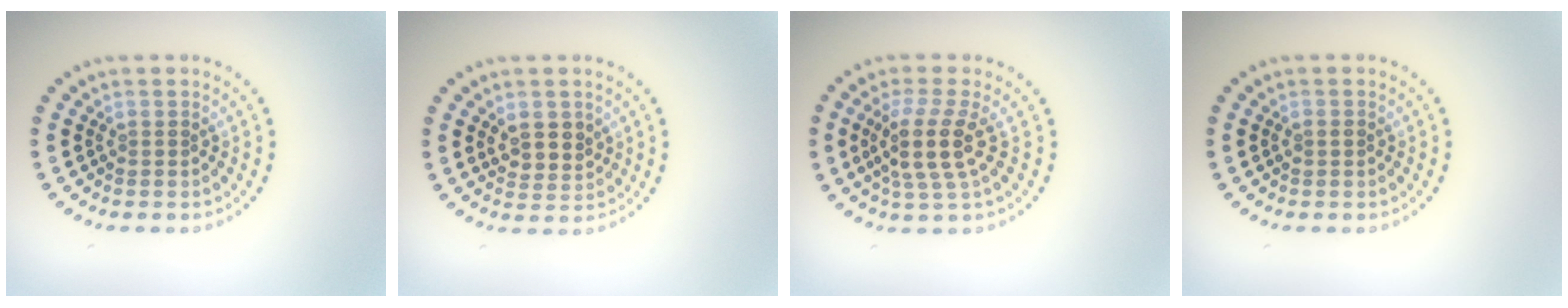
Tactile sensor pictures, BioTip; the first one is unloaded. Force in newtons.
{"total": 2.6, "press": 2.4, "slide": 1.0}
{"total": 4.0, "press": 3.1, "slide": 2.5}
{"total": 0.8, "press": 0.8, "slide": 0.2}